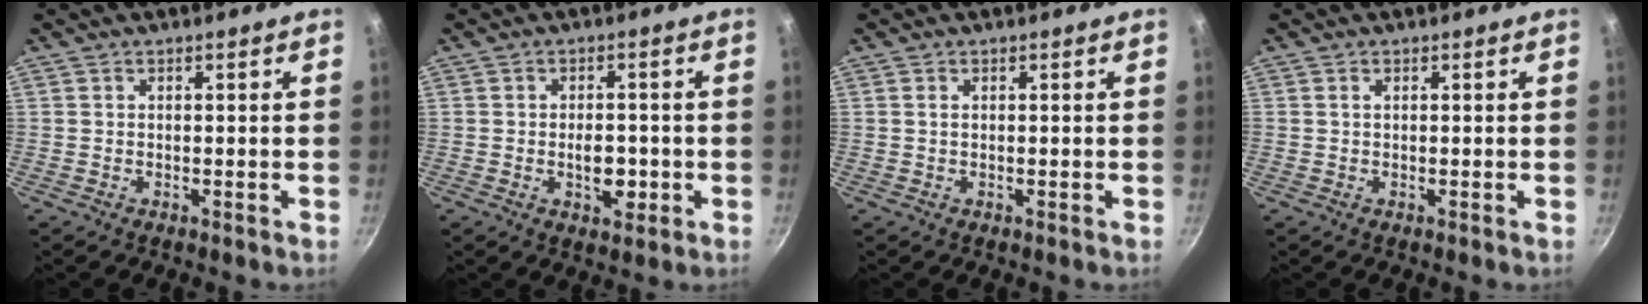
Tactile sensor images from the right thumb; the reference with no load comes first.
{"total": 5.3, "force": [-1.2, 3.1, 4.2], "torque": [-0.041, 0.005, -0.017]}
{"total": 0.7, "force": [0.2, 0.4, 0.6], "torque": [-0.011, 0.001, 0.002]}
{"total": 0.6, "force": [0.2, 0.4, 0.4], "torque": [-0.008, 0.002, 0.003]}